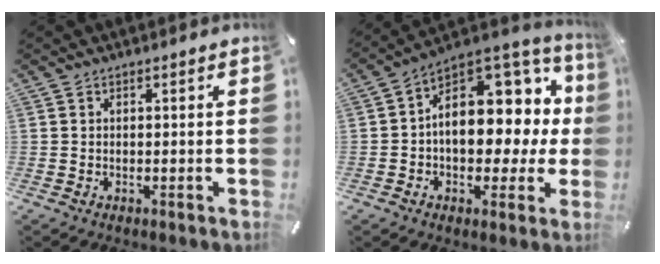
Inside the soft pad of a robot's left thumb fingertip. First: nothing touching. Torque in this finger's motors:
{"motor_torque": [2.45, 2.56, 1.28, 0.14, 0.42]}